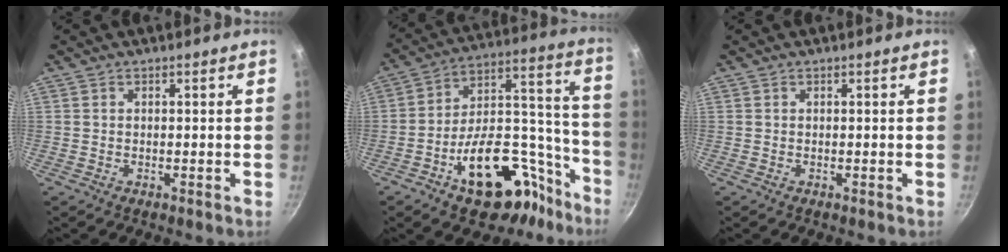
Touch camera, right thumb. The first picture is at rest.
{"total": 21.9, "force": [-12.3, 10.9, 14.5], "torque": [-0.180, 0.111, -0.188]}
{"total": 0.0}